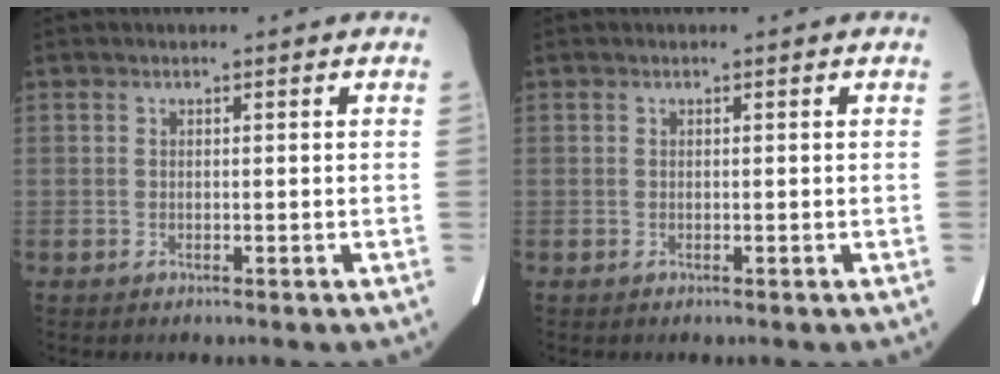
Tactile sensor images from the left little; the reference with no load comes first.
{"total": 0.0}